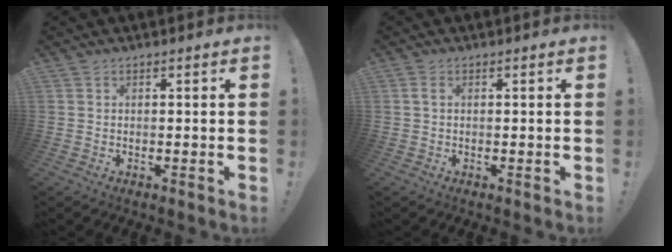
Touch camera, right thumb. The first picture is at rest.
{"total": 1.3, "force": [0.3, 0.6, 1.1], "torque": [-0.016, 0.000, 0.004]}